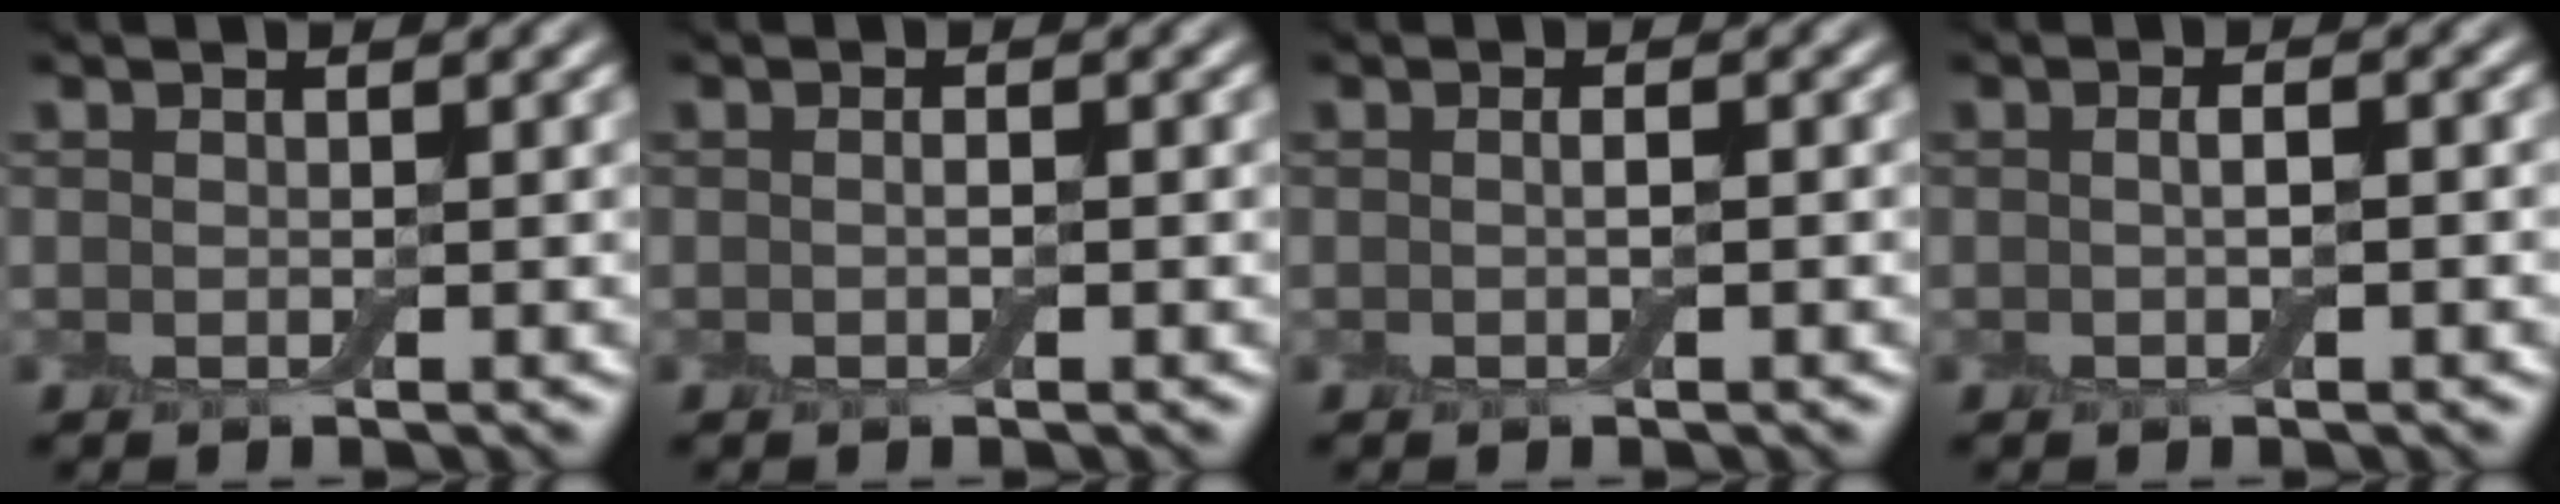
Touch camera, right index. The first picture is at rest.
{"total": 0.8, "force": [-0.1, 0.2, 0.7], "torque": [-0.015, 0.000, -0.002]}
{"total": 1.0, "force": [0.0, 0.2, 1.0], "torque": [-0.012, -0.006, -0.001]}
{"total": 1.7, "force": [0.2, 0.6, 1.6], "torque": [-0.010, -0.004, -0.008]}